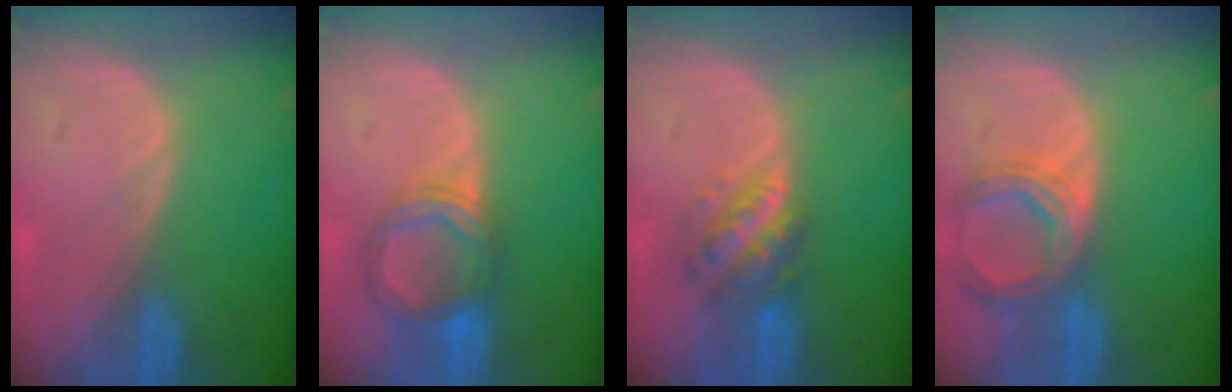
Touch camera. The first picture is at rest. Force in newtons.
{"total": 5.6, "press": 5.6, "slide": 0.3}
{"total": 5.8, "press": 5.3, "slide": 2.4}
{"total": 6.9, "press": 6.3, "slide": 2.6}